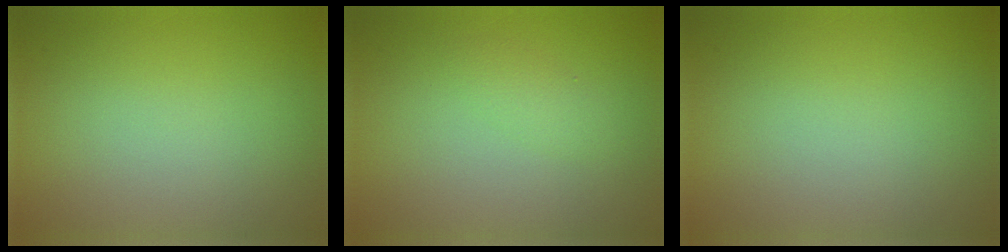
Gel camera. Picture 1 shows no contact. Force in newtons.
{"total": 1.2, "press": 1.2, "slide": 0.0}
{"total": 0.0}